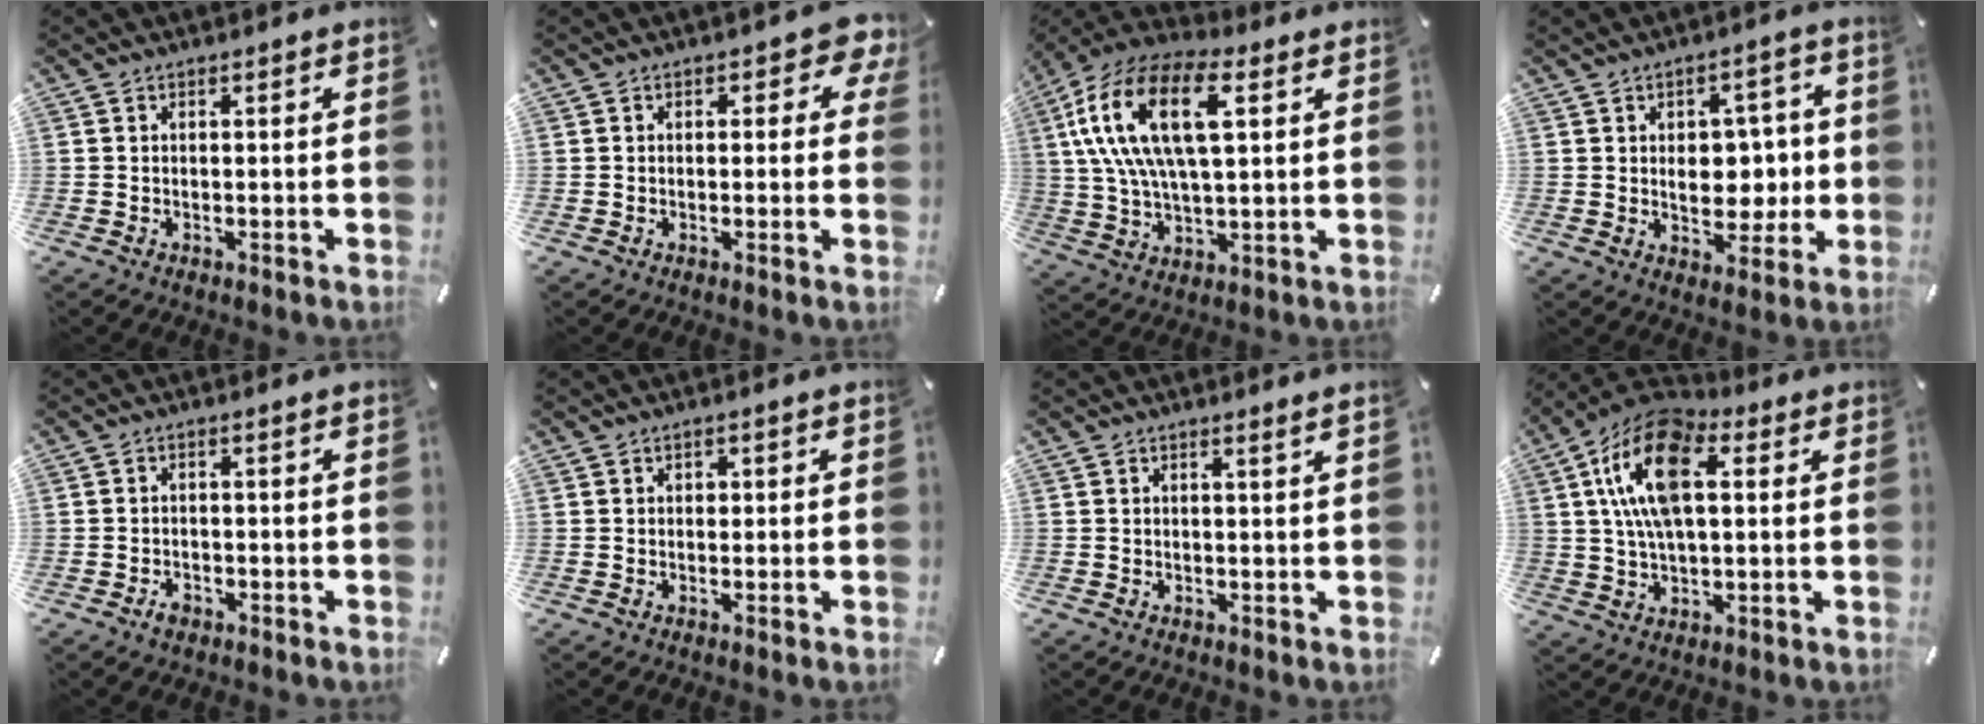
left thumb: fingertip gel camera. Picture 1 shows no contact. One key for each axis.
{"total": 5.1, "fx": 1.9, "fy": 3.2, "fz": 3.5, "tx": -0.031, "ty": -0.001, "tz": 0.026}
{"total": 19.1, "fx": 6.6, "fy": 9.5, "fz": 15.2, "tx": -0.326, "ty": 0.002, "tz": 0.110}
{"total": 9.4, "fx": 0.3, "fy": 6.8, "fz": 6.5, "tx": -0.070, "ty": -0.001, "tz": 0.002}
{"total": 2.1, "fx": -1.4, "fy": 1.4, "fz": 0.8, "tx": -0.015, "ty": 0.008, "tz": -0.027}
{"total": 1.1, "fx": 0.1, "fy": 1.0, "fz": 0.4, "tx": -0.009, "ty": 0.005, "tz": 0.000}
{"total": 0.9, "fx": 0.7, "fy": -0.2, "fz": 0.6, "tx": -0.009, "ty": -0.003, "tz": 0.013}
{"total": 16.3, "fx": 5.1, "fy": 8.8, "fz": 12.7, "tx": -0.258, "ty": 0.005, "tz": 0.089}